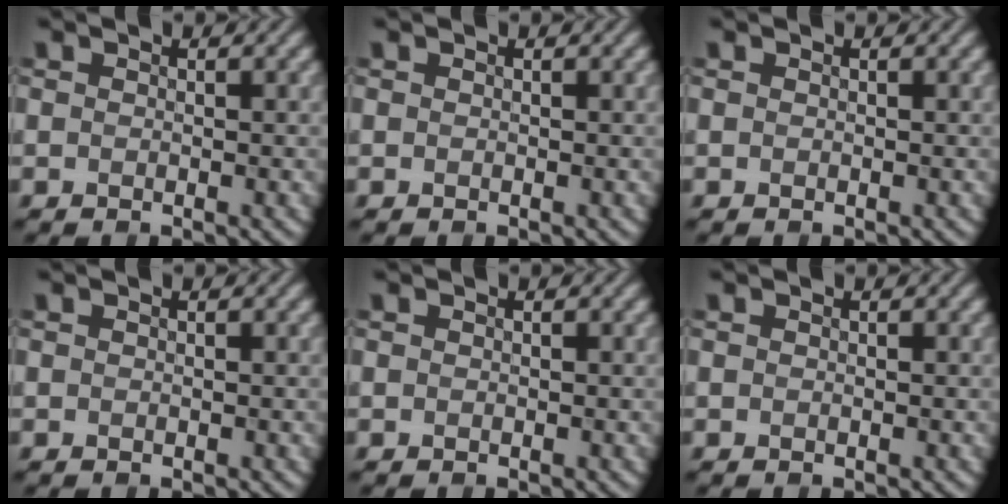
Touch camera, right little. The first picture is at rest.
{"total": 0.0}
{"total": 0.0}
{"total": 0.0}
{"total": 0.0}
{"total": 0.0}